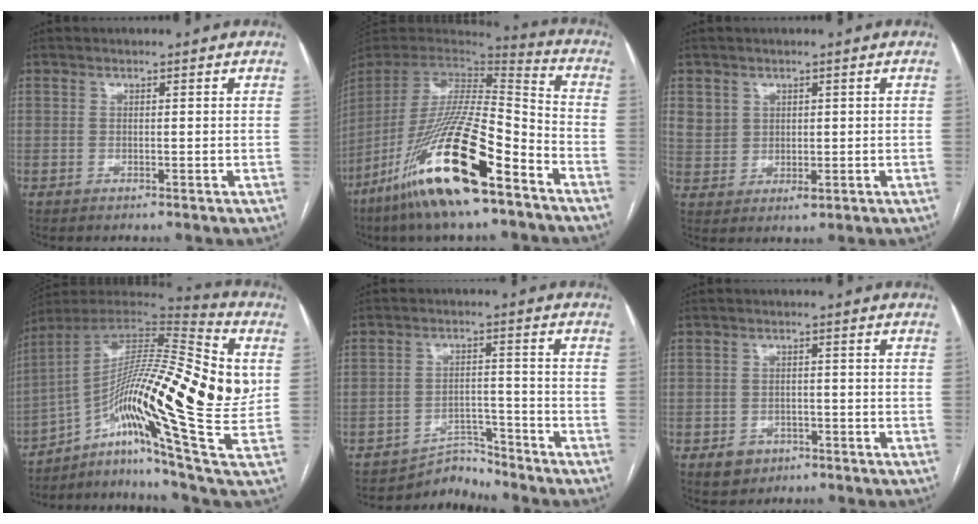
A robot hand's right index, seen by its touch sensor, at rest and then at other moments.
{"total": 24.5, "force": [-14.4, 3.9, 19.5], "torque": [-0.396, -0.054, -0.269]}
{"total": 4.2, "force": [1.7, 3.7, 1.1], "torque": [-0.020, -0.001, 0.041]}
{"total": 28.4, "force": [-0.6, 3.6, 28.1], "torque": [-0.448, 0.020, -0.027]}
{"total": 4.6, "force": [-4.3, 0.7, -1.3], "torque": [0.024, 0.018, -0.067]}
{"total": 3.7, "force": [-1.9, 3.0, 0.9], "torque": [-0.009, 0.008, -0.021]}